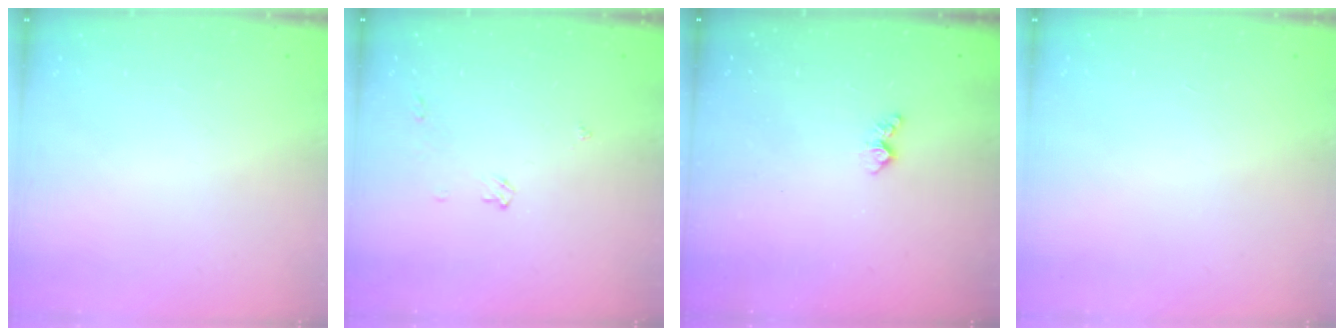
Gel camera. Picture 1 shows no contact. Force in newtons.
{"total": 3.9, "press": 3.9, "slide": 0.6}
{"total": 3.9, "press": 3.9, "slide": 0.5}
{"total": 0.0}